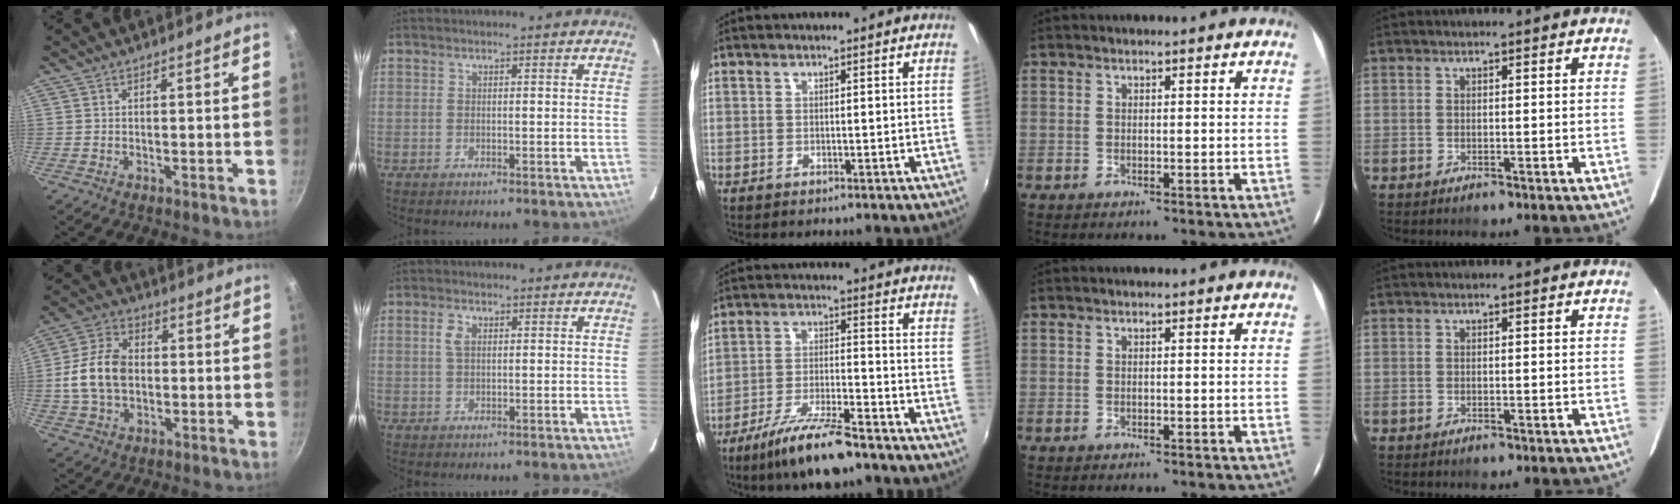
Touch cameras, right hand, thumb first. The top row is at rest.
{"thumb": {"total": 12.1, "force": [-0.4, 8.6, 8.6], "torque": [-0.150, 0.023, -0.015]}, "index": {"total": 2.1, "force": [0.6, 1.3, 1.6], "torque": [-0.033, 0.005, 0.011]}, "middle": {"total": 11.6, "force": [-9.1, 2.0, 6.9], "torque": [-0.147, -0.018, -0.160]}}